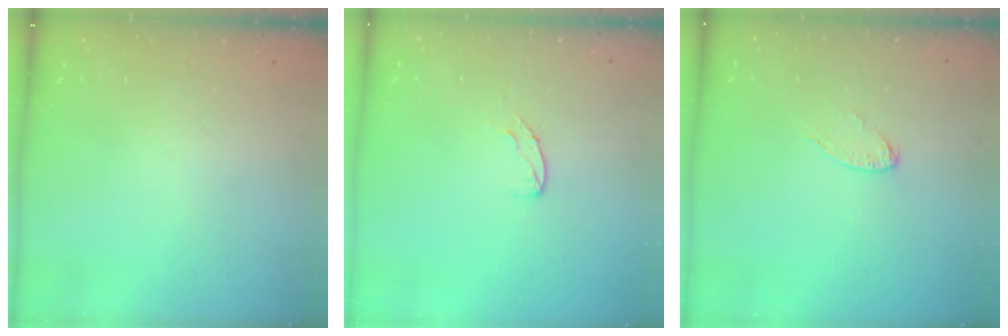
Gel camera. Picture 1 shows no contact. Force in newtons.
{"total": 4.2, "press": 4.2, "slide": 0.4}
{"total": 5.6, "press": 5.6, "slide": 0.5}